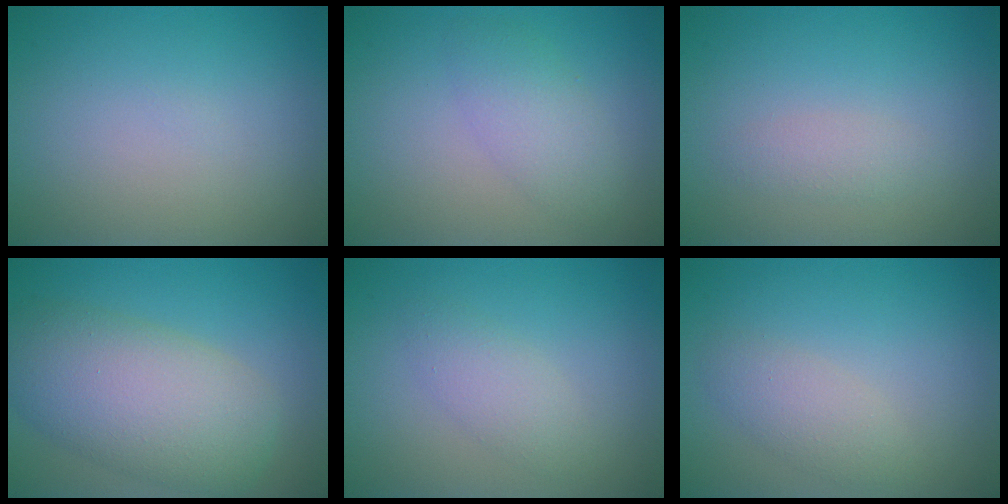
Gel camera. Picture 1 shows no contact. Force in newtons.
{"total": 2.9, "press": 2.9, "slide": 0.2}
{"total": 1.3, "press": 1.3, "slide": 0.1}
{"total": 8.3, "press": 8.3, "slide": 0.5}
{"total": 2.0, "press": 2.0, "slide": 0.0}
{"total": 2.2, "press": 2.2, "slide": 0.0}